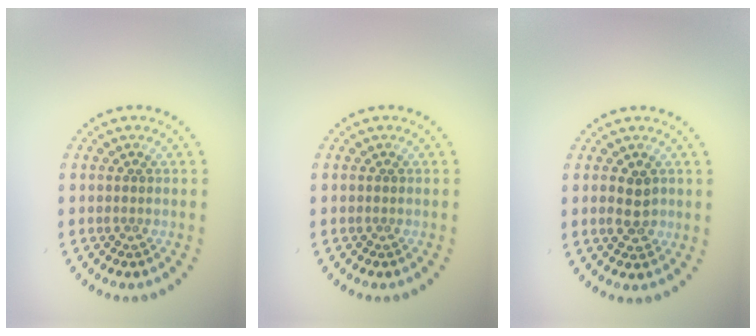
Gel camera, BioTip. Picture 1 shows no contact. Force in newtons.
{"total": 0.0}
{"total": 2.5, "press": 2.4, "slide": 0.4}